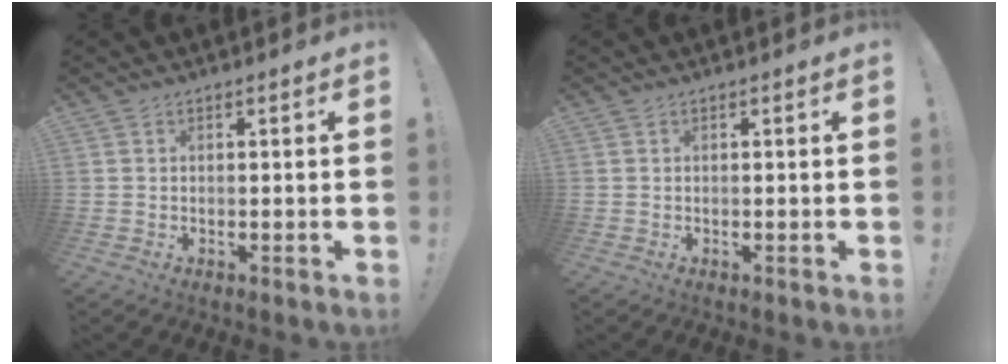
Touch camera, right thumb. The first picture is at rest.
{"total": 0.0}